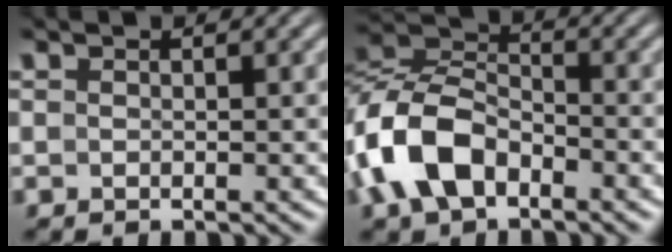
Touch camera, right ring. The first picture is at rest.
{"total": 7.6, "force": [-2.1, 5.7, 4.6], "torque": [-0.118, -0.015, -0.033]}